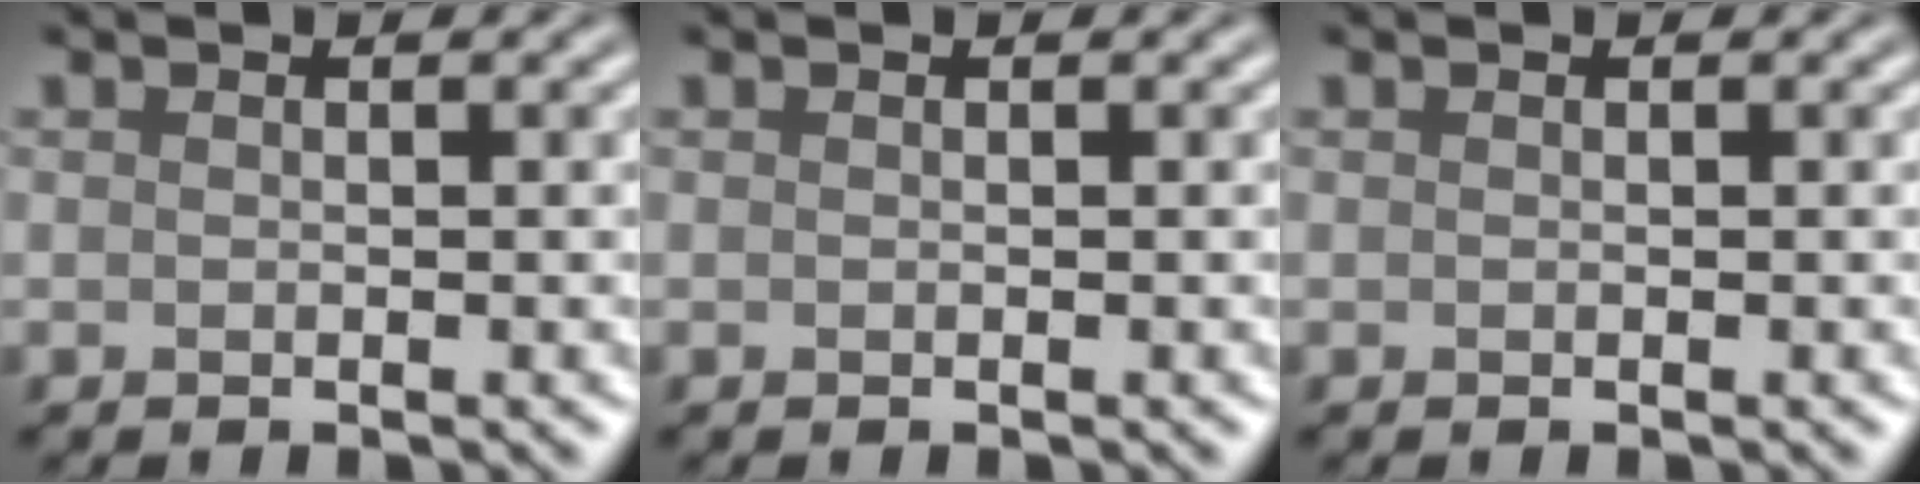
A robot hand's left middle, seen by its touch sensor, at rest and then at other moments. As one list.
[{"total": 0.0}, {"total": 0.0}]